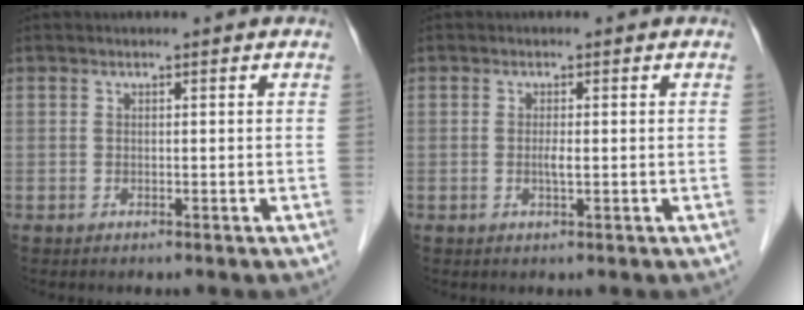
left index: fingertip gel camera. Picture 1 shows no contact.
{"total": 1.2, "force": [-0.1, 0.1, 1.2], "torque": [-0.026, -0.002, -0.002]}